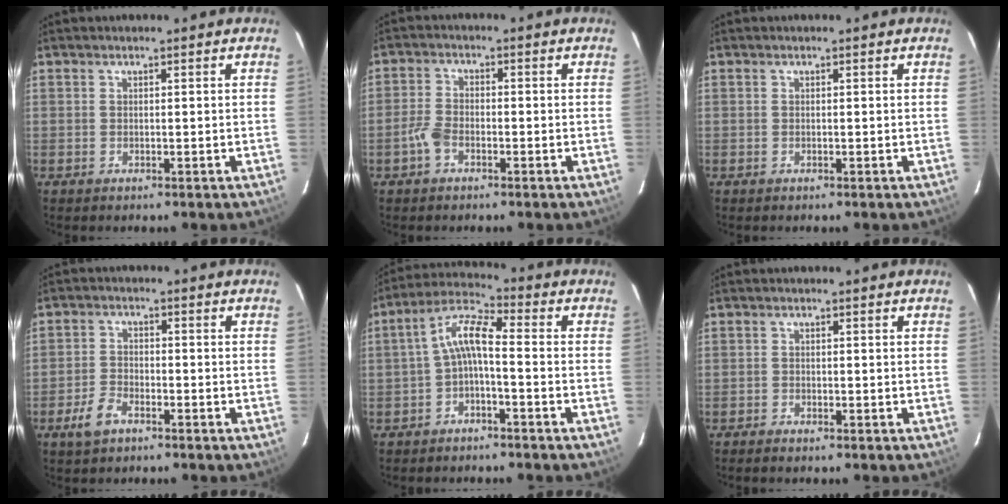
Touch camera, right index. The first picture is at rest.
{"total": 3.7, "force": [-2.1, 2.0, 2.3], "torque": [-0.062, 0.007, -0.041]}
{"total": 0.0}
{"total": 4.8, "force": [-3.2, 2.3, 2.8], "torque": [-0.072, 0.001, -0.061]}
{"total": 6.2, "force": [-1.8, 1.7, 5.7], "torque": [-0.133, 0.022, -0.037]}
{"total": 1.2, "force": [-1.2, 0.2, 0.4], "torque": [-0.016, -0.003, -0.021]}